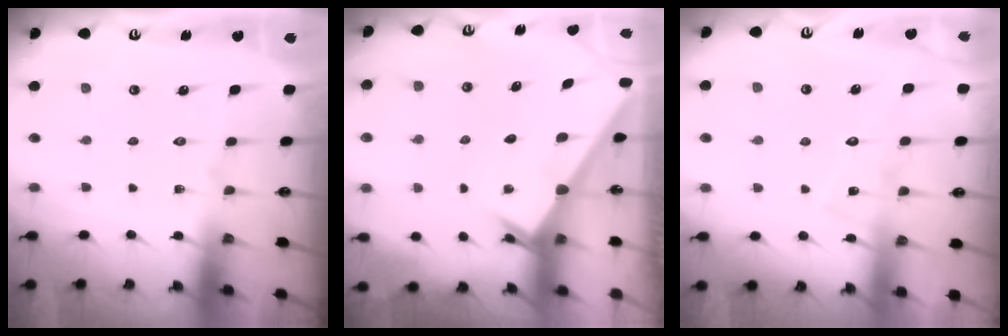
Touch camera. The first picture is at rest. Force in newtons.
{"total": 2.4, "press": 2.4, "slide": 0.2}
{"total": 9.2, "press": 9.2, "slide": 0.6}